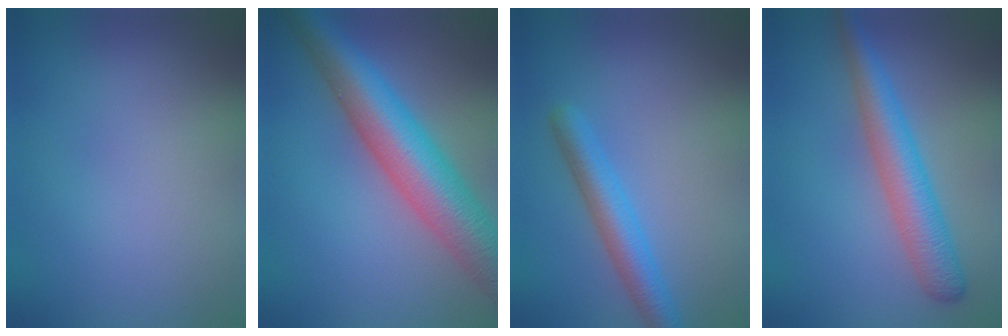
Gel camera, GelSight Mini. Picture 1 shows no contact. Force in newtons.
{"total": 9.5, "press": 9.5, "slide": 0.3}
{"total": 3.4, "press": 3.4, "slide": 0.1}
{"total": 4.6, "press": 4.6, "slide": 0.1}